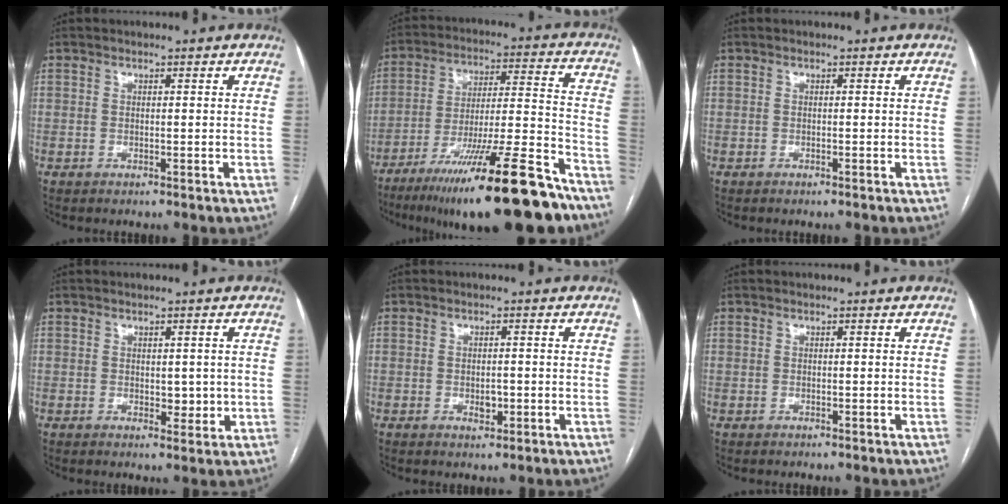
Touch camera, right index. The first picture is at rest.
{"total": 24.7, "force": [-17.9, 1.9, 16.9], "torque": [-0.213, -0.011, -0.289]}
{"total": 0.0}
{"total": 2.9, "force": [0.2, 1.9, 2.2], "torque": [-0.024, -0.004, 0.009]}
{"total": 2.0, "force": [-0.5, 1.2, 1.6], "torque": [-0.025, 0.001, -0.003]}
{"total": 0.0}